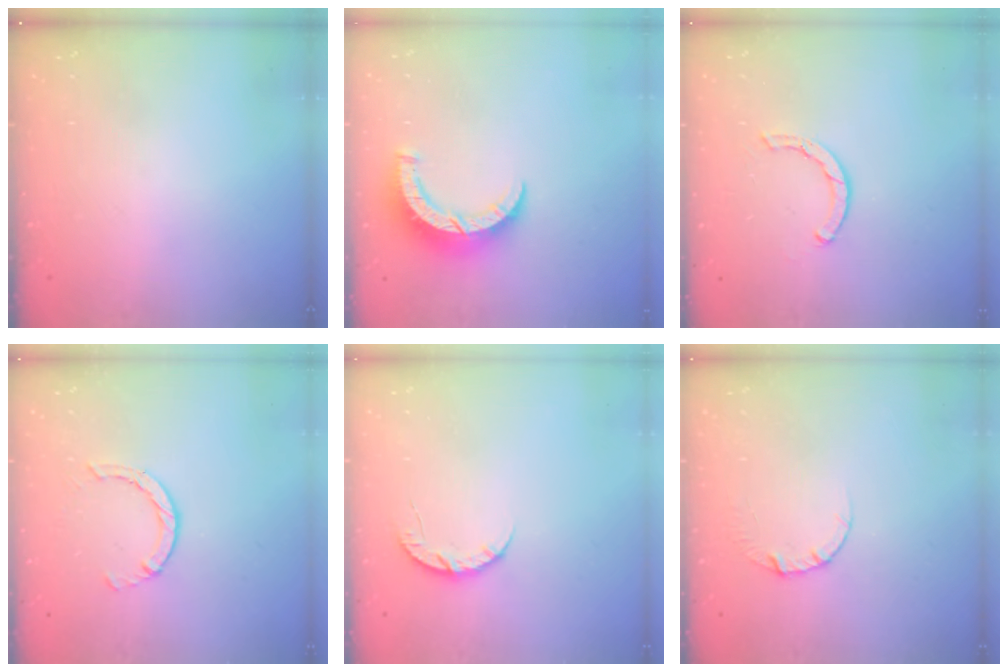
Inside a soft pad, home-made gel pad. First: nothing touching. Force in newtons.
{"total": 8.0, "press": 8.0, "slide": 0.4}
{"total": 1.6, "press": 1.6, "slide": 0.1}
{"total": 2.9, "press": 2.8, "slide": 0.4}
{"total": 6.1, "press": 6.1, "slide": 0.7}
{"total": 3.4, "press": 3.4, "slide": 0.4}